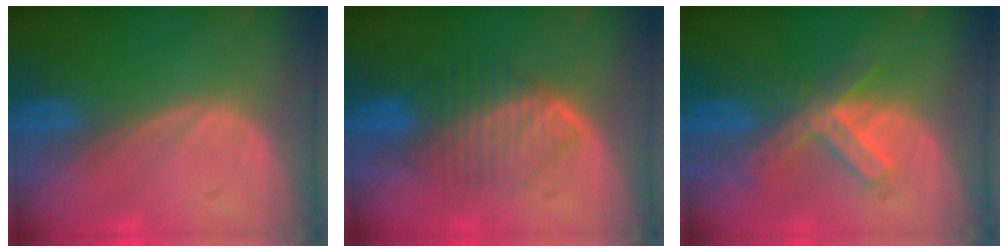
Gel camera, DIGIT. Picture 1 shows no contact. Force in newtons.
{"total": 6.6, "press": 6.5, "slide": 1.3}
{"total": 6.3, "press": 5.8, "slide": 2.4}